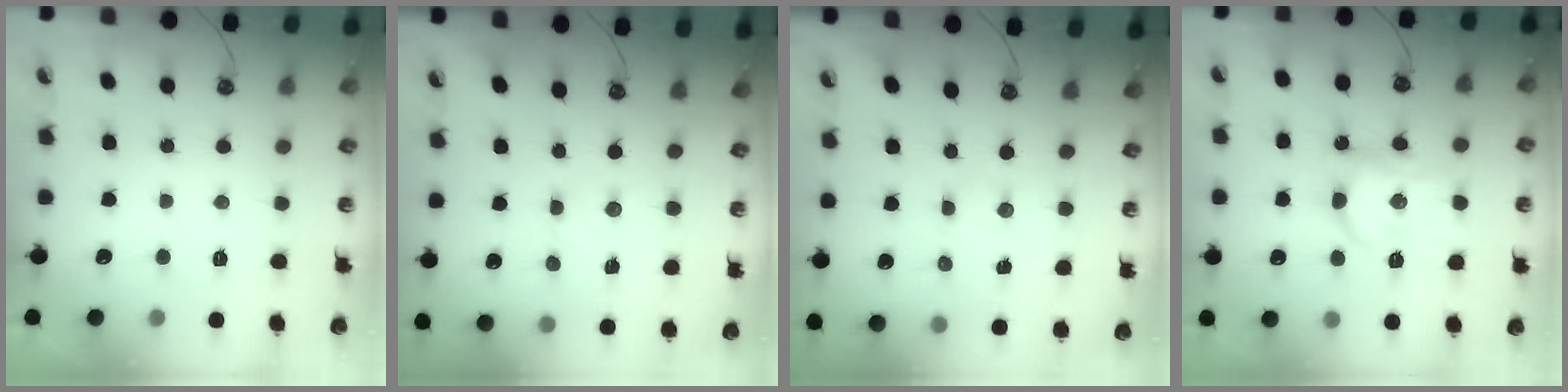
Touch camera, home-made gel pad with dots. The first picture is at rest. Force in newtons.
{"total": 2.8, "press": 2.8, "slide": 0.5}
{"total": 3.1, "press": 3.1, "slide": 0.5}
{"total": 13.3, "press": 13.3, "slide": 0.7}